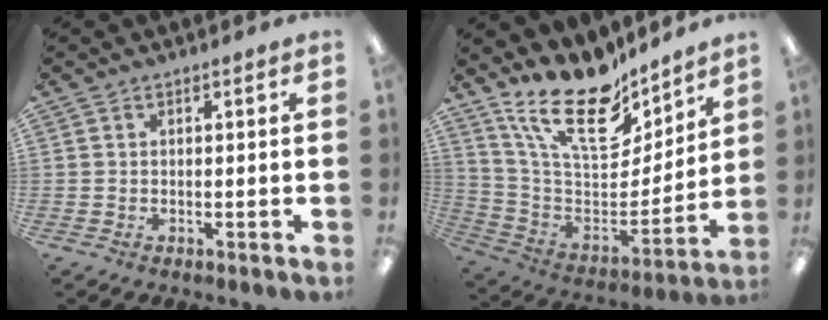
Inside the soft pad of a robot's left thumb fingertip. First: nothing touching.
{"total": 20.7, "force": [15.5, 8.6, 10.6], "torque": [-0.195, -0.109, 0.277]}